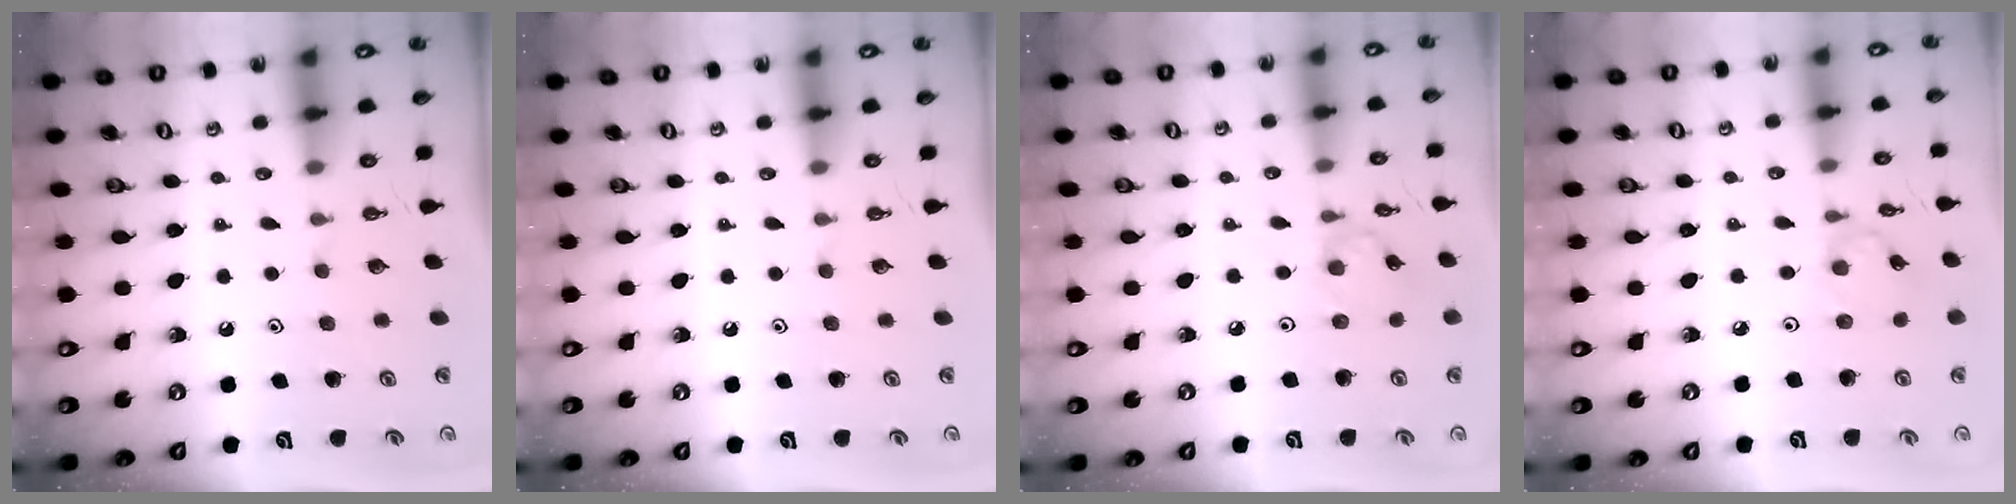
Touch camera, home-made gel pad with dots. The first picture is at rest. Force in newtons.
{"total": 0.0}
{"total": 1.4, "press": 1.3, "slide": 0.2}
{"total": 1.4, "press": 1.3, "slide": 0.2}